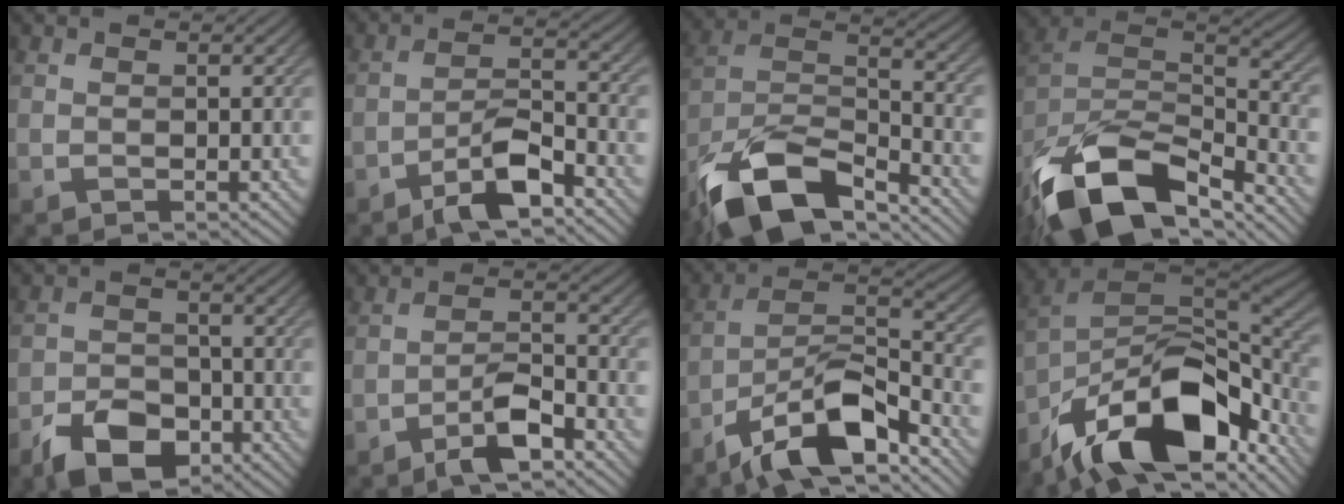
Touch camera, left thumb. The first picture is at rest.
{"total": 7.1, "force": [-4.8, 1.9, 4.9], "torque": [-0.085, 0.010, -0.092]}
{"total": 14.0, "force": [-9.9, 5.2, 8.5], "torque": [-0.177, -0.013, -0.196]}
{"total": 17.2, "force": [-11.9, 6.9, 10.4], "torque": [-0.252, -0.038, -0.197]}
{"total": 7.4, "force": [-4.5, 4.4, 3.9], "torque": [-0.071, -0.005, -0.088]}
{"total": 5.4, "force": [-3.6, 1.4, 3.8], "torque": [-0.067, 0.010, -0.071]}
{"total": 13.3, "force": [-9.2, 3.9, 8.9], "torque": [-0.150, 0.005, -0.181]}
{"total": 16.9, "force": [-10.3, 7.5, 11.1], "torque": [-0.219, -0.019, -0.184]}